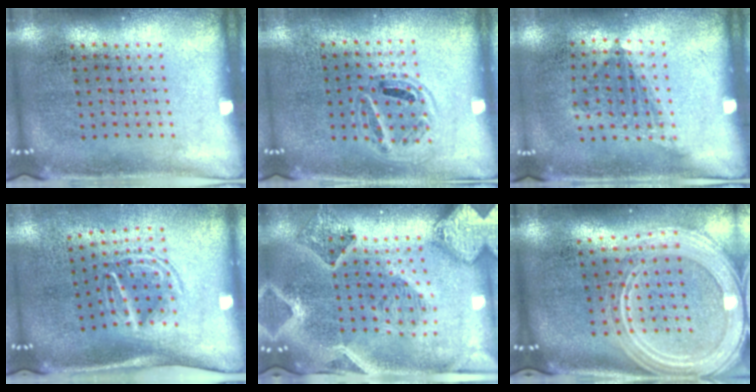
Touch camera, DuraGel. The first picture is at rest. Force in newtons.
{"total": 1.0, "press": 0.9, "slide": 0.4}
{"total": 1.1, "press": 0.8, "slide": 0.7}
{"total": 1.7, "press": 1.1, "slide": 1.2}
{"total": 2.2, "press": 2.0, "slide": 0.9}
{"total": 3.1, "press": 2.5, "slide": 1.9}